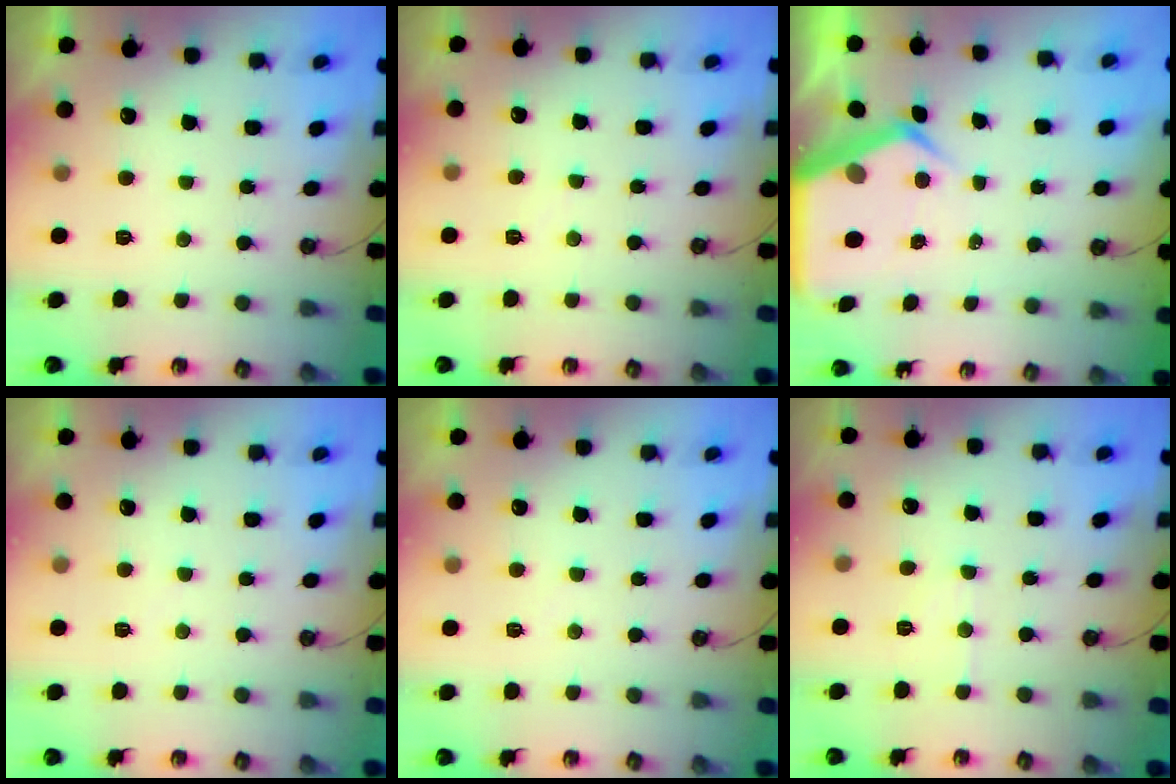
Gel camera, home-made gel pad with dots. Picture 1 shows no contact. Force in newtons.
{"total": 1.9, "press": 1.9, "slide": 0.3}
{"total": 6.8, "press": 6.7, "slide": 0.6}
{"total": 3.3, "press": 3.2, "slide": 0.5}
{"total": 3.5, "press": 3.5, "slide": 0.5}
{"total": 5.8, "press": 5.7, "slide": 0.5}